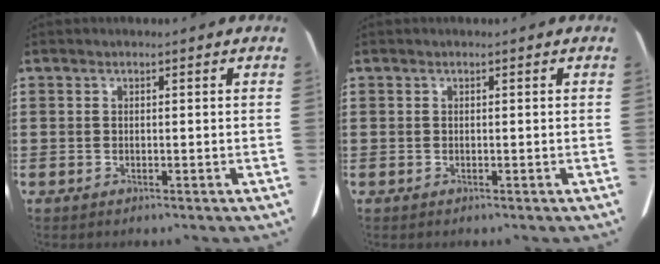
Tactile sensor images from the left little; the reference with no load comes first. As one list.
[{"total": 0.0}]